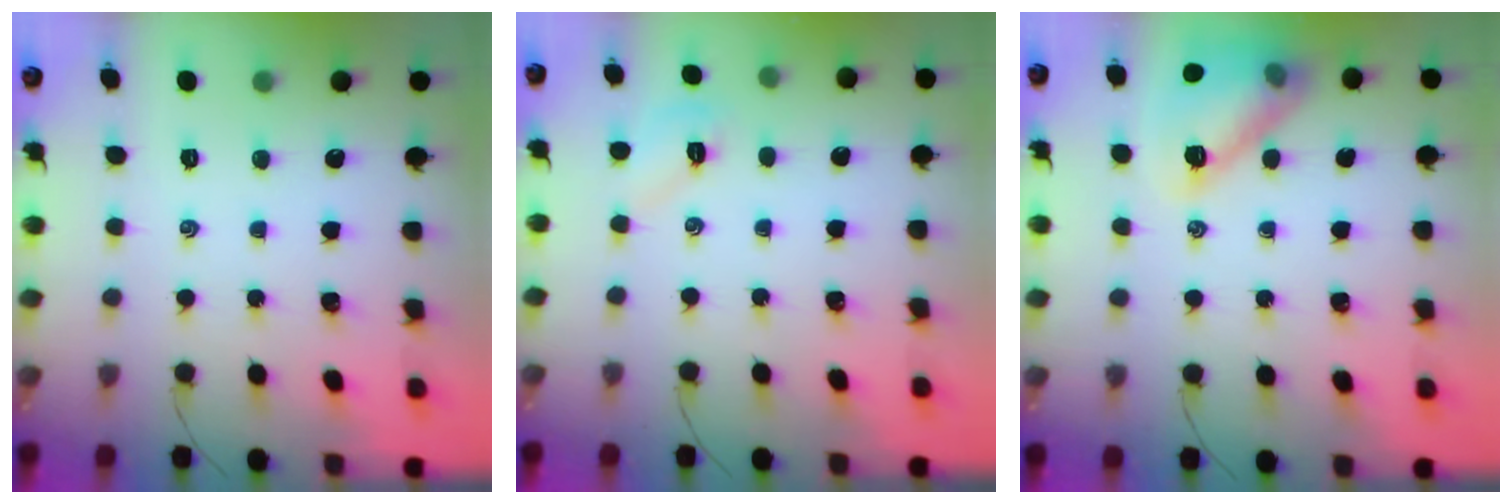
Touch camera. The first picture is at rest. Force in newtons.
{"total": 7.0, "press": 6.8, "slide": 1.5}
{"total": 13.2, "press": 13.1, "slide": 1.1}